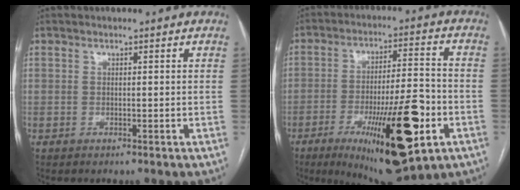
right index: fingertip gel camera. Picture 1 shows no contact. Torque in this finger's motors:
{"motor_torque": [2.14, 0.00, 0.71, 0.21]}